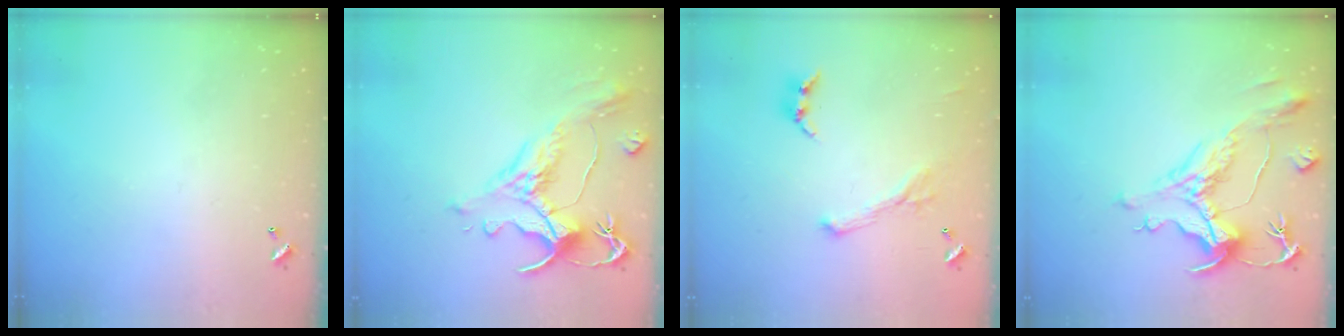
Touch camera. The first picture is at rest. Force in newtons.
{"total": 1.5, "press": 0.2, "slide": 1.5}
{"total": 1.1, "press": 0.6, "slide": 0.9}
{"total": 1.9, "press": 0.8, "slide": 1.7}